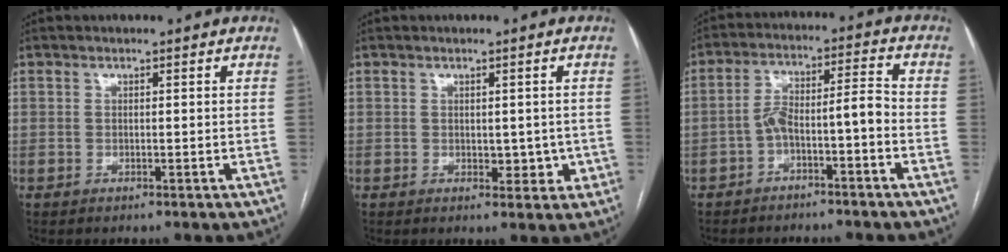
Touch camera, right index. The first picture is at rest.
{"total": 3.1, "force": [-0.2, 2.0, 2.4], "torque": [-0.023, 0.000, 0.004]}
{"total": 6.8, "force": [-2.9, 1.2, 6.0], "torque": [-0.109, 0.039, -0.048]}